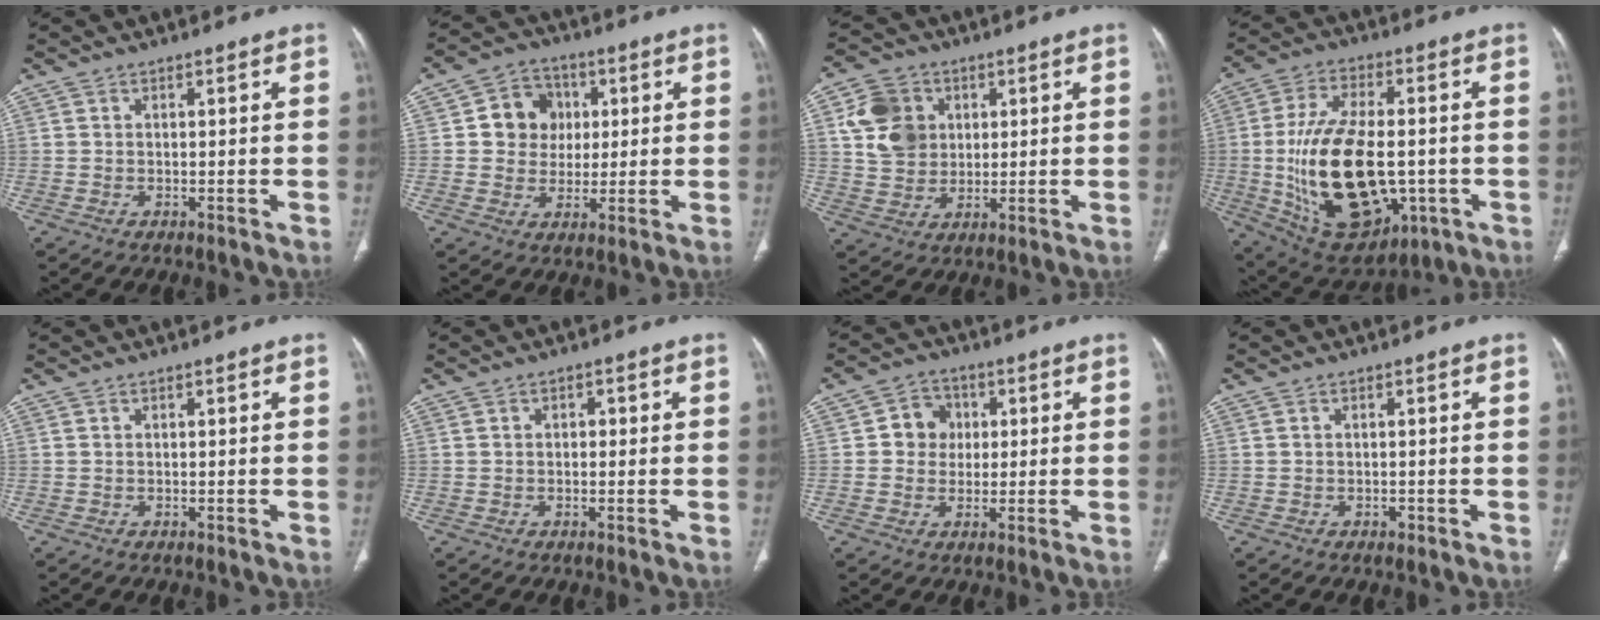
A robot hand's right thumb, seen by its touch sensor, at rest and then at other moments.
{"total": 9.2, "force": [1.6, 8.3, 3.7], "torque": [-0.012, 0.003, 0.021]}
{"total": 10.6, "force": [2.8, 8.9, 5.0], "torque": [-0.067, -0.004, 0.055]}
{"total": 24.4, "force": [-3.1, 13.4, 20.2], "torque": [-0.362, -0.001, -0.021]}
{"total": 0.0}
{"total": 1.3, "force": [0.2, 1.0, 0.9], "torque": [-0.010, 0.006, 0.001]}
{"total": 6.3, "force": [0.8, 5.8, 2.5], "torque": [-0.003, 0.008, 0.006]}
{"total": 0.8, "force": [-0.4, 0.6, 0.4], "torque": [-0.006, 0.001, -0.006]}